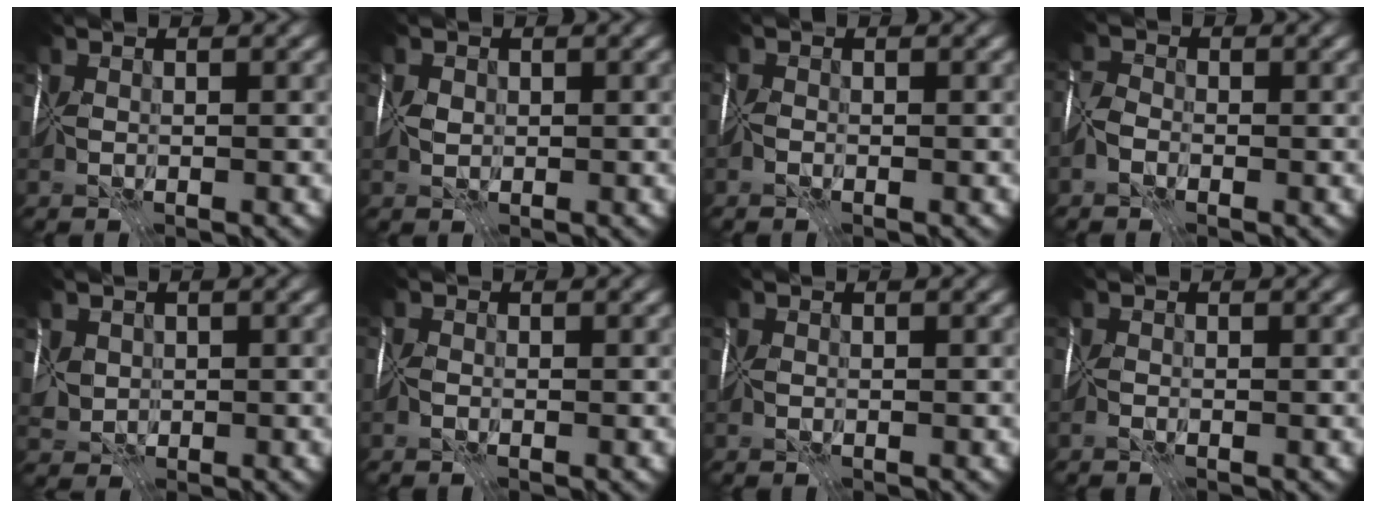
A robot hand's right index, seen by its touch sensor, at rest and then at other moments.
{"total": 1.3, "force": [0.3, 1.0, 0.7], "torque": [-0.007, 0.010, 0.009]}
{"total": 1.0, "force": [-0.8, -0.2, -0.5], "torque": [0.017, -0.004, -0.018]}
{"total": 1.5, "force": [-1.5, 0.2, 0.2], "torque": [0.003, 0.001, -0.037]}
{"total": 1.6, "force": [0.7, 1.3, 0.7], "torque": [-0.019, 0.008, 0.024]}
{"total": 0.9, "force": [-0.8, -0.1, -0.2], "torque": [0.011, -0.004, -0.017]}
{"total": 0.0}
{"total": 0.8, "force": [-0.8, -0.1, -0.1], "torque": [0.008, -0.002, -0.018]}